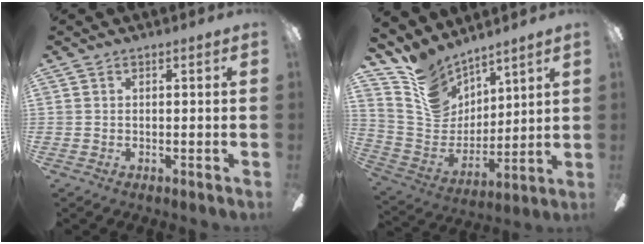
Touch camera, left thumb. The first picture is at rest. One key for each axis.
{"total": 12.8, "fx": 10.5, "fy": 6.9, "fz": 2.8, "tx": -0.087, "ty": -0.078, "tz": 0.205}